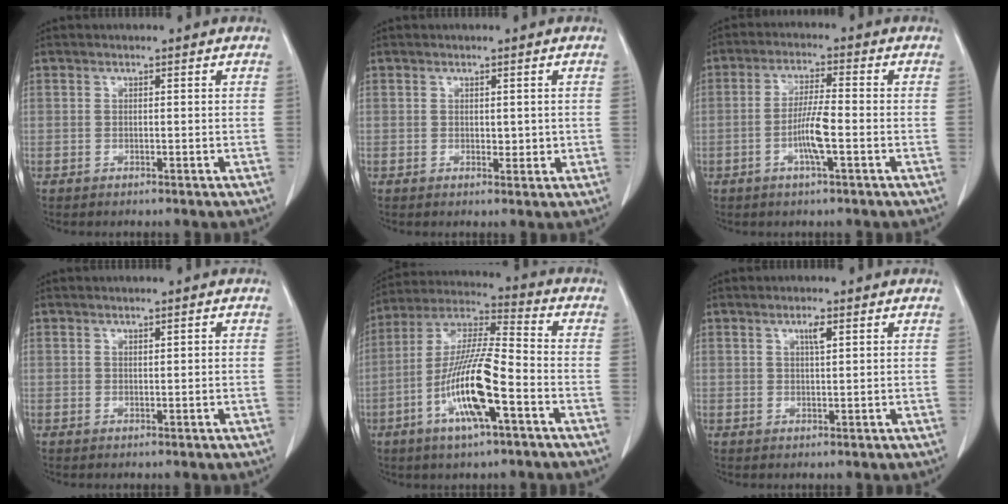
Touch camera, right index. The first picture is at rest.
{"total": 1.6, "force": [0.2, 1.0, 1.2], "torque": [-0.016, -0.004, 0.005]}
{"total": 3.6, "force": [-1.1, 0.0, 3.4], "torque": [-0.064, 0.000, -0.020]}
{"total": 0.6, "force": [0.2, -0.1, 0.5], "torque": [-0.011, -0.001, 0.005]}
{"total": 14.6, "force": [-5.0, 1.8, 13.5], "torque": [-0.266, -0.003, -0.093]}
{"total": 1.8, "force": [0.9, 0.1, 1.5], "torque": [-0.029, -0.002, 0.017]}